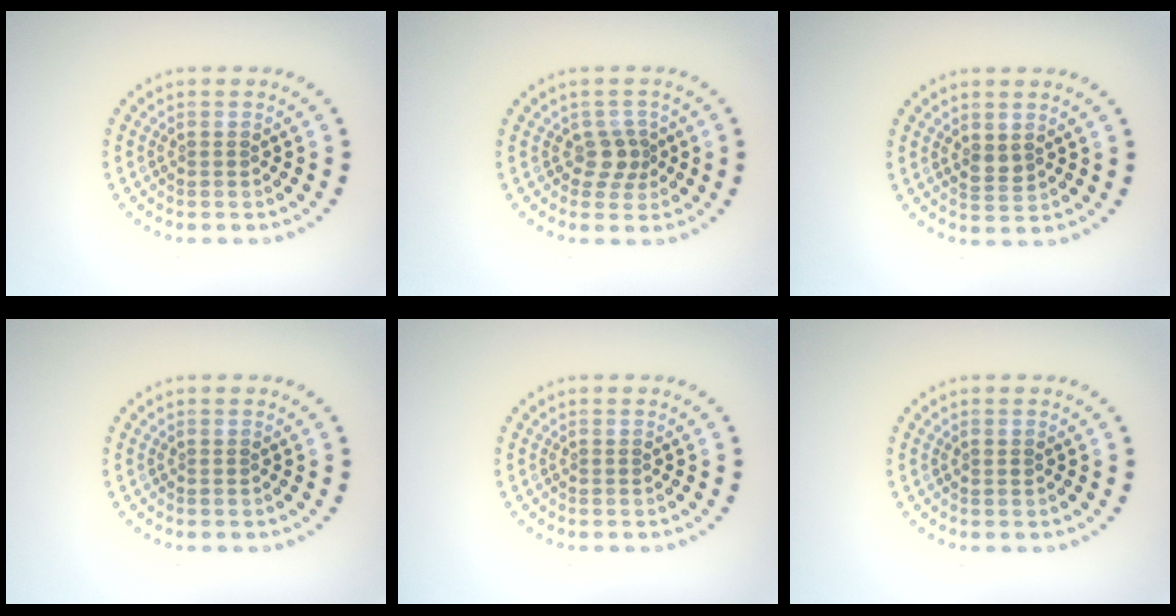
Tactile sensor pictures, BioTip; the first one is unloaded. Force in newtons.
{"total": 2.2, "press": 1.6, "slide": 1.4}
{"total": 1.4, "press": 1.3, "slide": 0.5}
{"total": 0.0}
{"total": 0.0}
{"total": 0.7, "press": 0.7, "slide": 0.0}